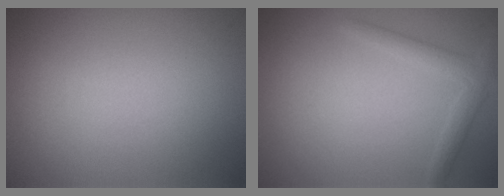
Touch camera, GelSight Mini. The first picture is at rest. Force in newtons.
{"total": 2.1, "press": 2.1, "slide": 0.1}